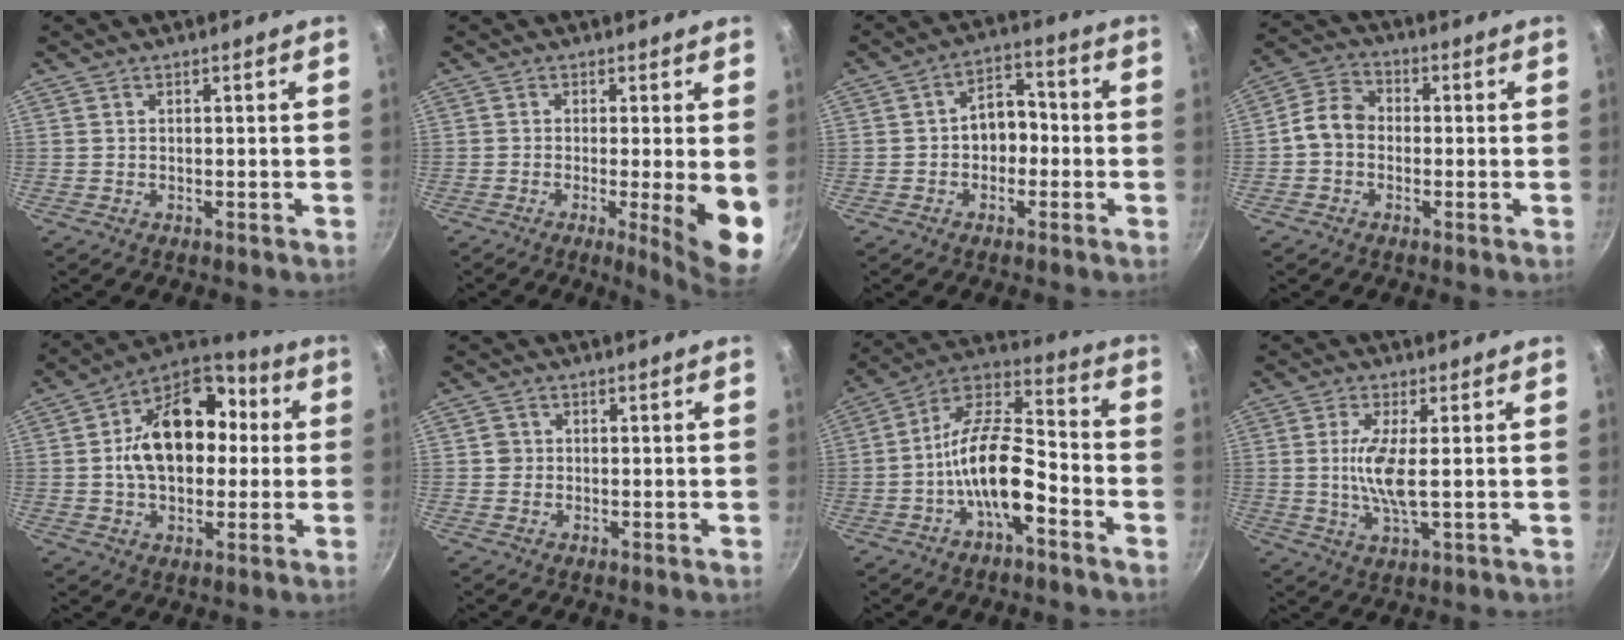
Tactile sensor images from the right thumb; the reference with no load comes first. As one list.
[{"total": 9.0, "force": [-1.3, 1.2, 8.8], "torque": [-0.118, -0.016, -0.016]}, {"total": 7.1, "force": [-1.0, 5.2, 4.6], "torque": [-0.020, 0.028, -0.024]}, {"total": 6.4, "force": [-0.9, 5.1, 3.8], "torque": [-0.052, 0.022, -0.036]}, {"total": 19.3, "force": [1.8, 13.5, 13.8], "torque": [-0.189, 0.039, 0.012]}, {"total": 1.7, "force": [0.0, 1.7, 0.3], "torque": [-0.002, 0.005, 0.001]}, {"total": 14.9, "force": [-5.5, 6.2, 12.4], "torque": [-0.204, 0.054, -0.113]}, {"total": 7.0, "force": [0.4, 1.5, 6.8], "torque": [-0.152, -0.009, 0.013]}]